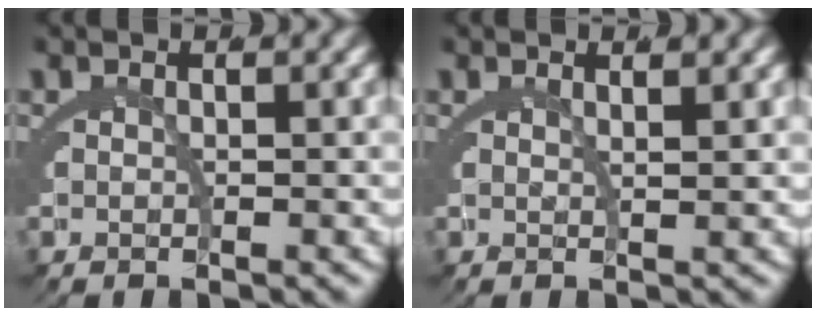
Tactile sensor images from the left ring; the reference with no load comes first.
{"total": 1.6, "force": [1.2, -0.8, 0.7], "torque": [-0.007, -0.003, 0.022]}